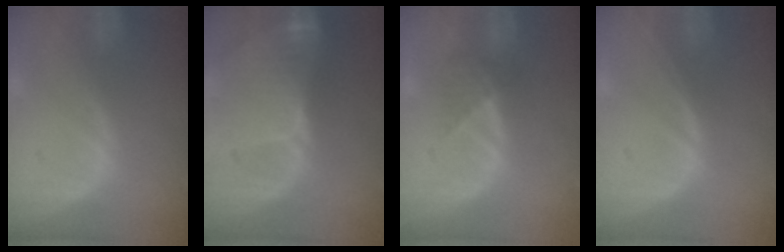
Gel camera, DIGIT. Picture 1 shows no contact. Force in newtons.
{"total": 8.8, "press": 7.8, "slide": 4.1}
{"total": 3.3, "press": 2.9, "slide": 1.5}
{"total": 0.0}